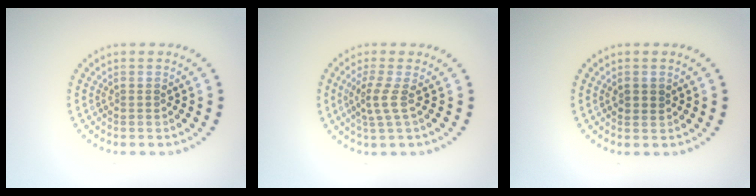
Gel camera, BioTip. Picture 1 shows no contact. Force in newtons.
{"total": 2.1, "press": 1.6, "slide": 1.5}
{"total": 1.2, "press": 1.2, "slide": 0.4}